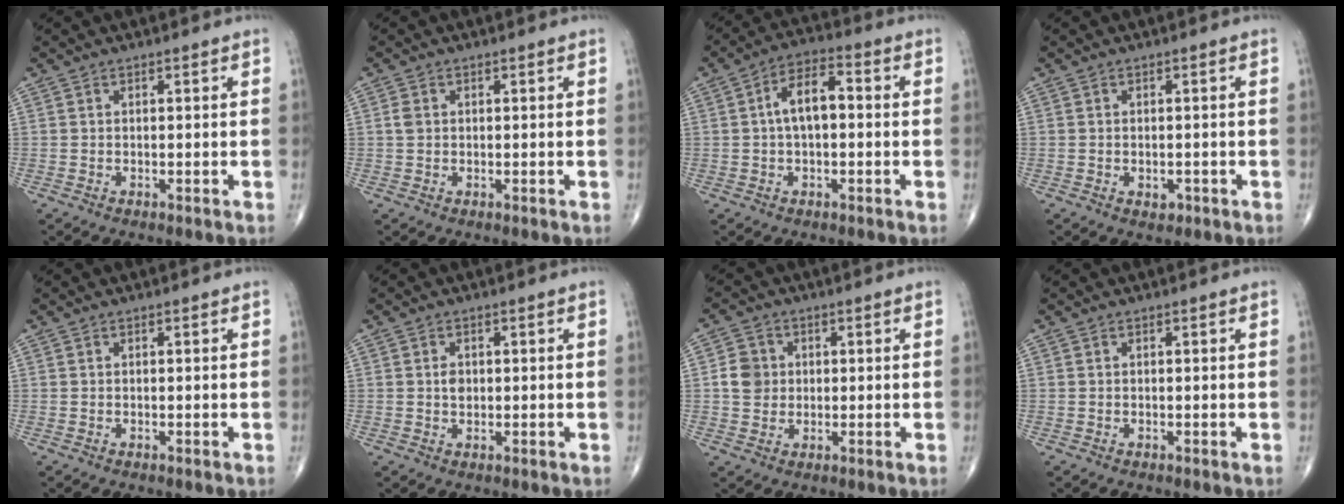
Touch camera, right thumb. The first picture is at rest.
{"total": 1.5, "force": [0.2, 1.2, 0.9], "torque": [-0.019, 0.003, 0.005]}
{"total": 7.6, "force": [0.4, 3.9, 6.5], "torque": [-0.110, 0.029, -0.004]}
{"total": 1.9, "force": [-0.7, 1.3, 1.2], "torque": [-0.009, 0.000, -0.006]}
{"total": 0.0}
{"total": 1.7, "force": [0.2, 1.3, 1.1], "torque": [-0.013, 0.001, 0.003]}
{"total": 5.1, "force": [0.5, 4.7, 2.1], "torque": [-0.021, 0.004, 0.004]}
{"total": 0.0}